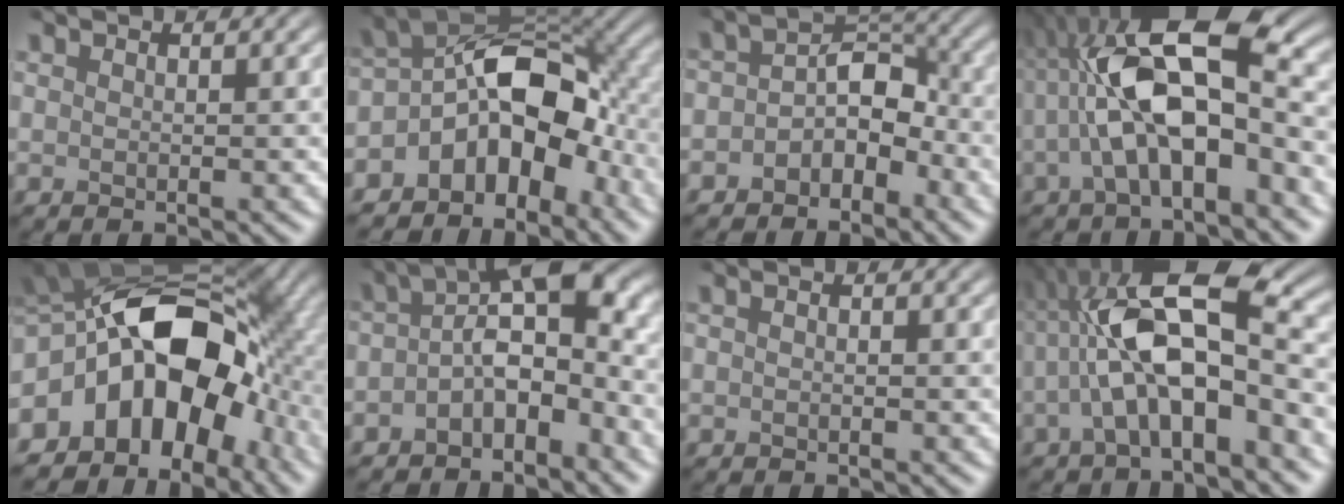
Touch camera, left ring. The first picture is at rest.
{"total": 8.5, "force": [-4.8, 4.8, 5.1], "torque": [-0.072, 0.009, -0.084]}
{"total": 3.9, "force": [-3.1, 2.0, 1.4], "torque": [-0.020, 0.003, -0.049]}
{"total": 9.9, "force": [-2.3, 4.0, 8.8], "torque": [-0.170, 0.015, -0.036]}
{"total": 14.4, "force": [-5.8, 9.1, 9.6], "torque": [-0.131, 0.008, -0.104]}
{"total": 6.1, "force": [-2.5, 2.8, 4.8], "torque": [-0.077, 0.017, -0.049]}
{"total": 0.7, "force": [-0.3, 0.4, 0.6], "torque": [-0.005, -0.005, -0.014]}
{"total": 9.2, "force": [-2.7, 3.4, 8.1], "torque": [-0.157, 0.013, -0.042]}